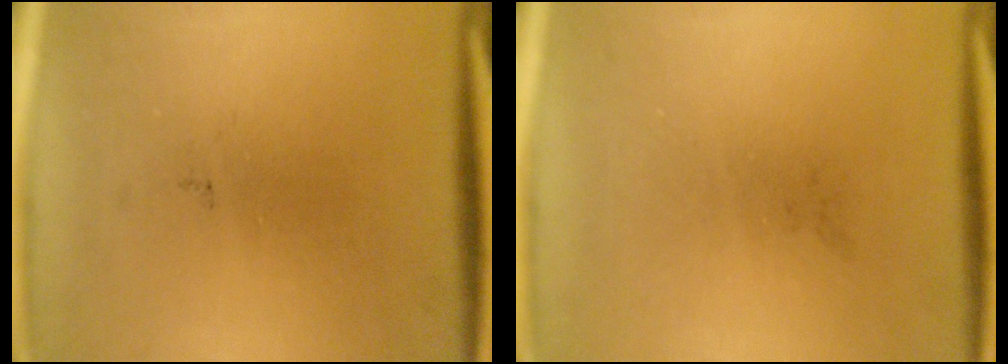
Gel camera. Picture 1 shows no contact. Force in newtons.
{"total": 0.0}